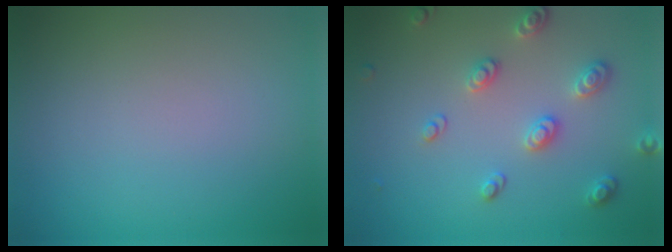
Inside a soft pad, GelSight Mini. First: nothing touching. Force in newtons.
{"total": 2.9, "press": 2.7, "slide": 1.0}